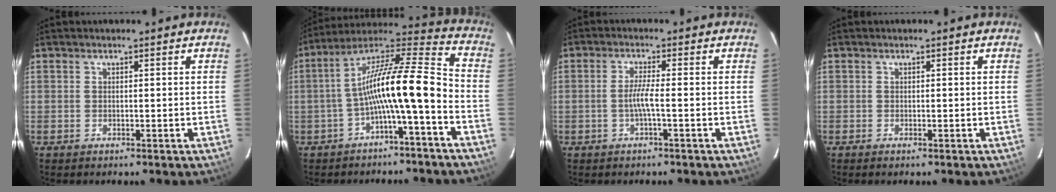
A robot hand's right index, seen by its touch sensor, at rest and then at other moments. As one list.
[{"total": 15.0, "force": [-4.9, 1.7, 14.0], "torque": [-0.257, 0.018, -0.092]}, {"total": 3.0, "force": [-1.0, -0.5, 2.7], "torque": [-0.056, -0.002, -0.019]}, {"total": 0.0}]